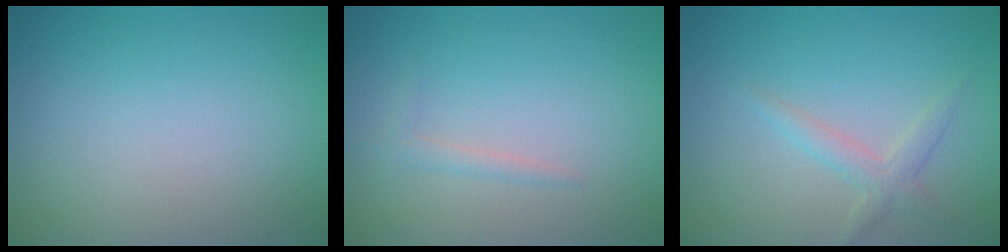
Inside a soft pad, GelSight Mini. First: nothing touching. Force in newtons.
{"total": 1.0, "press": 1.0, "slide": 0.1}
{"total": 1.8, "press": 1.8, "slide": 0.1}